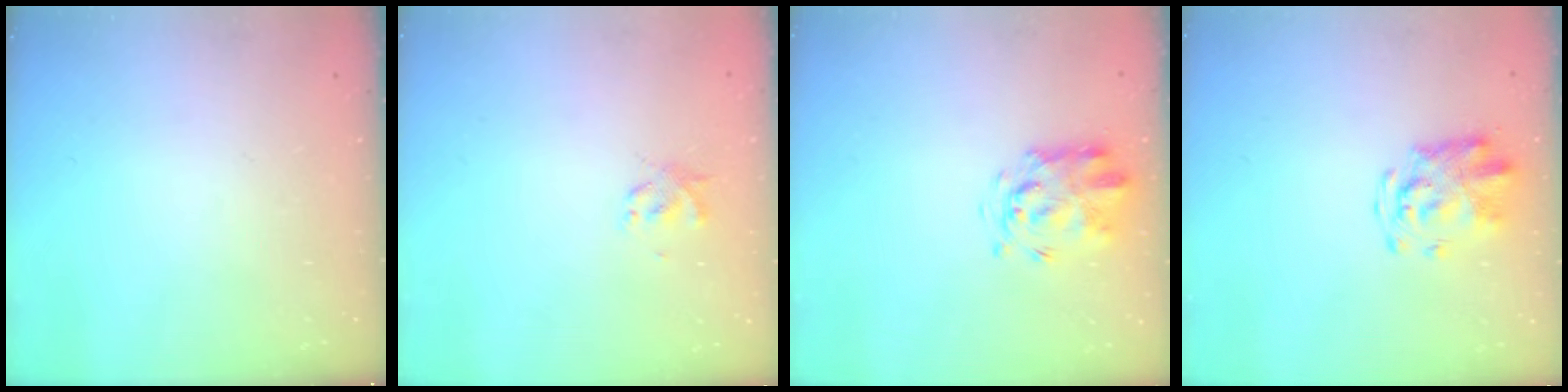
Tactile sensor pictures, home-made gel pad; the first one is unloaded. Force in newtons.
{"total": 2.2, "press": 2.2, "slide": 0.3}
{"total": 3.5, "press": 3.4, "slide": 0.9}
{"total": 4.9, "press": 4.9, "slide": 0.4}